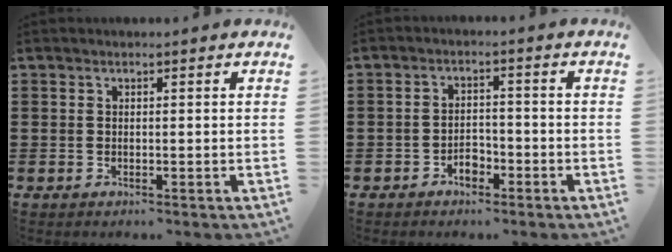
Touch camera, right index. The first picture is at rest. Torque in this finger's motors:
{"motor_torque": [1.08, 1.06, 0.32, 0.03]}